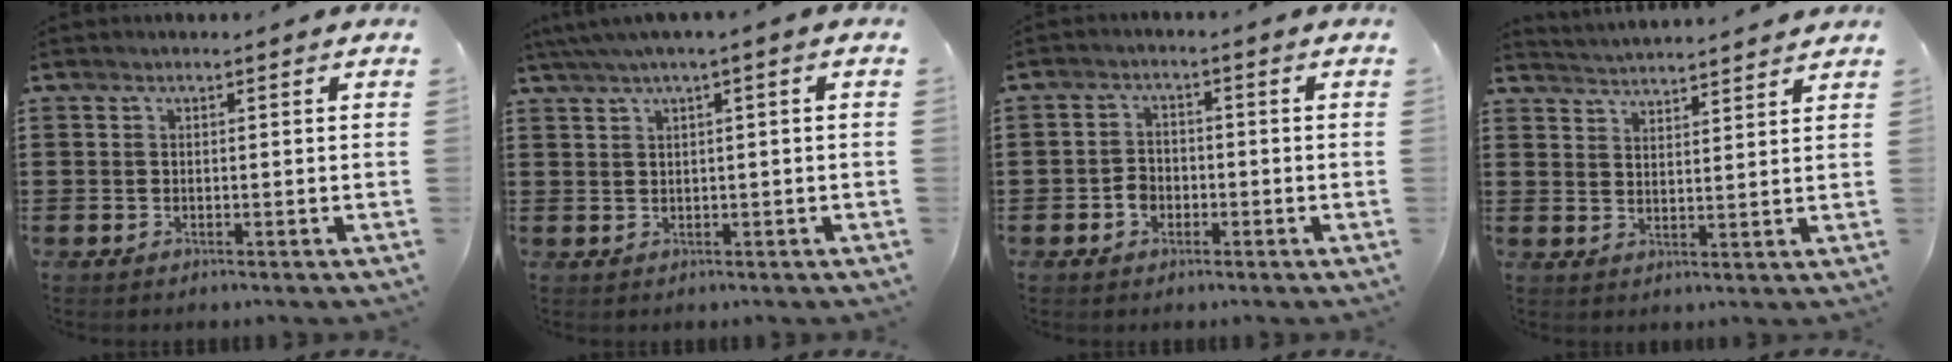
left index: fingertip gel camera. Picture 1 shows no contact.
{"total": 2.3, "force": [0.3, 0.0, 2.2], "torque": [-0.039, -0.002, 0.006]}
{"total": 2.6, "force": [-1.0, 2.0, 1.4], "torque": [-0.028, 0.002, -0.021]}
{"total": 3.2, "force": [3.2, -0.5, -0.3], "torque": [-0.006, -0.017, 0.056]}